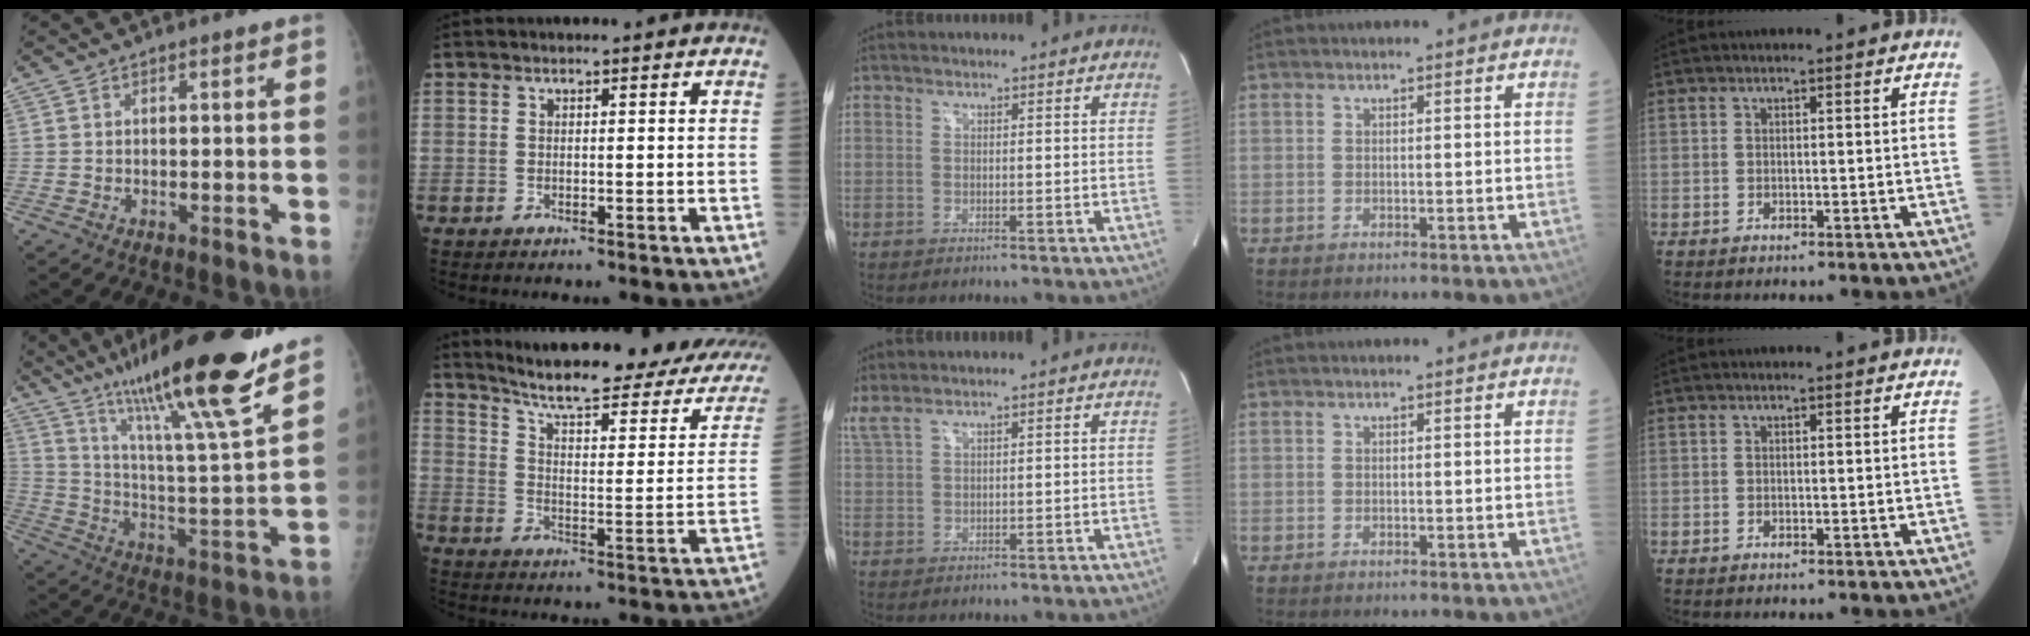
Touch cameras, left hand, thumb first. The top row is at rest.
{"thumb": {"total": 25.4, "force": [18.0, 2.0, 17.9], "torque": [-0.277, -0.063, 0.300]}, "index": {"total": 26.5, "force": [22.1, 4.1, 14.0], "torque": [-0.199, -0.047, 0.277]}, "middle": {"total": 2.6, "force": [2.3, 0.1, 1.2], "torque": [-0.042, 0.016, 0.059]}}